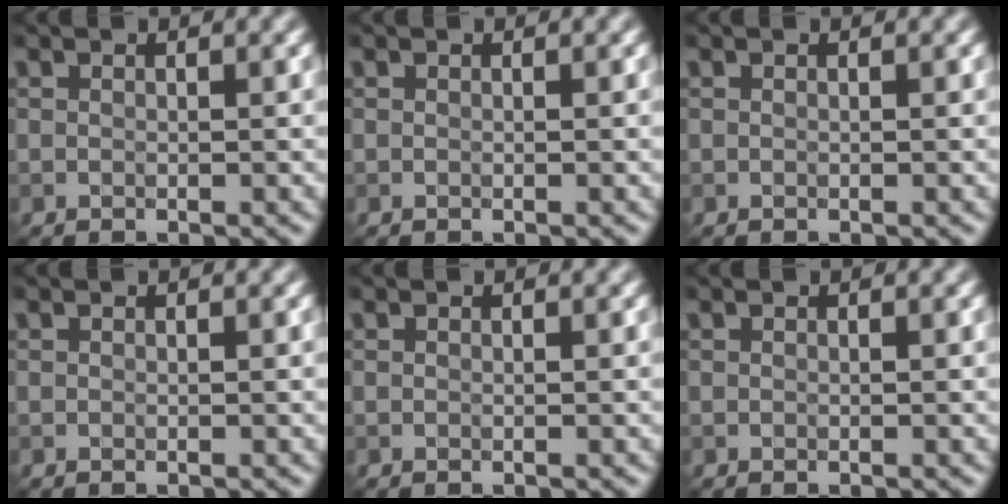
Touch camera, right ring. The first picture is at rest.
{"total": 0.0}
{"total": 0.0}
{"total": 0.0}
{"total": 0.0}
{"total": 0.0}